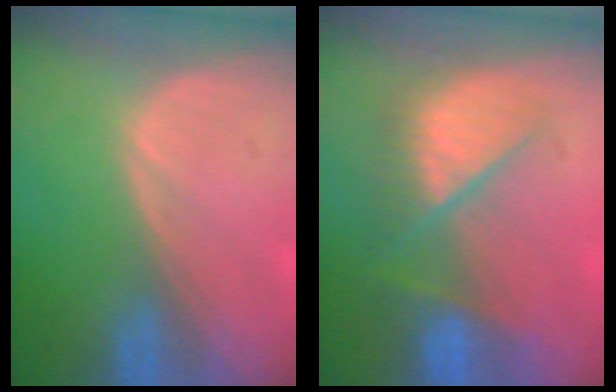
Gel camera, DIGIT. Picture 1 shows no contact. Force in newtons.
{"total": 8.6, "press": 7.9, "slide": 3.4}